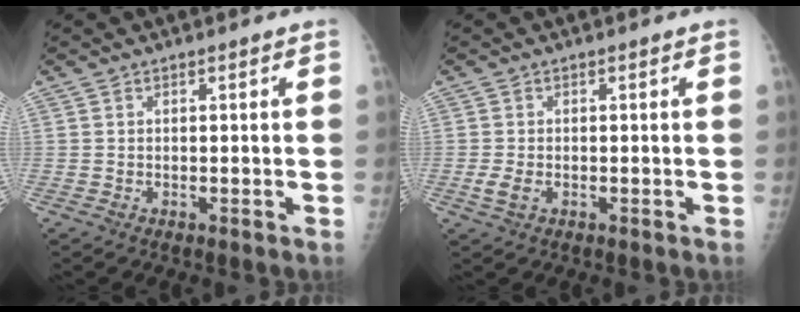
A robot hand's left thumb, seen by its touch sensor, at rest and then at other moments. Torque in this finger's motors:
{"motor_torque": [-0.22, 0.12, 0.32, 0.17, 0.09]}